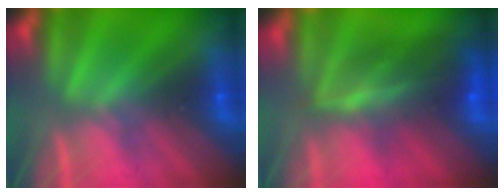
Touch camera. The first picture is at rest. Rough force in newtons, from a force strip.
{"total": 5.8}